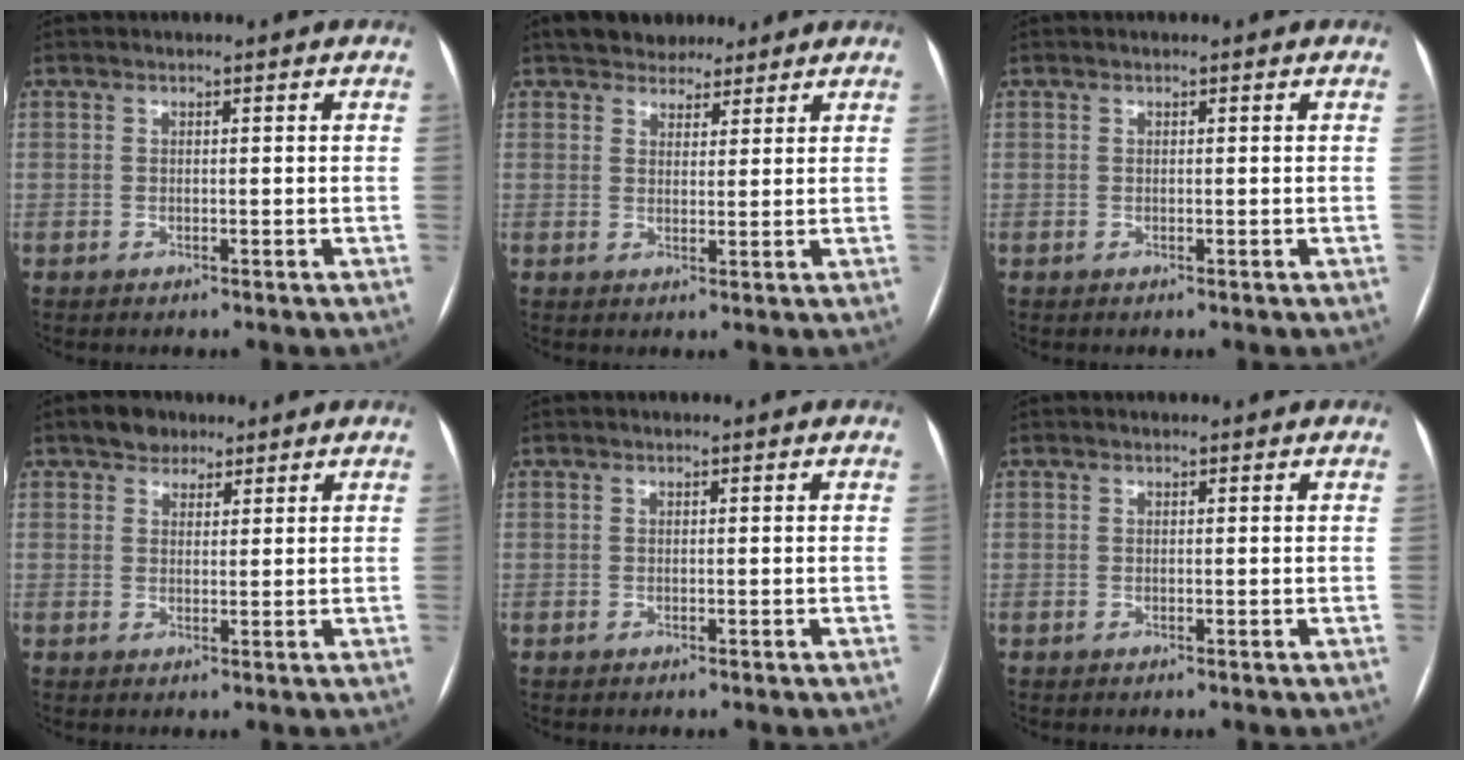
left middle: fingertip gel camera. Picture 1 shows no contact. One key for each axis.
{"total": 4.8, "fx": 4.0, "fy": 2.5, "fz": 1.0, "tx": -0.005, "ty": 0.011, "tz": 0.063}
{"total": 0.0}
{"total": 3.4, "fx": 2.5, "fy": 2.2, "fz": 0.8, "tx": -0.013, "ty": 0.011, "tz": 0.039}
{"total": 0.0}
{"total": 0.0}